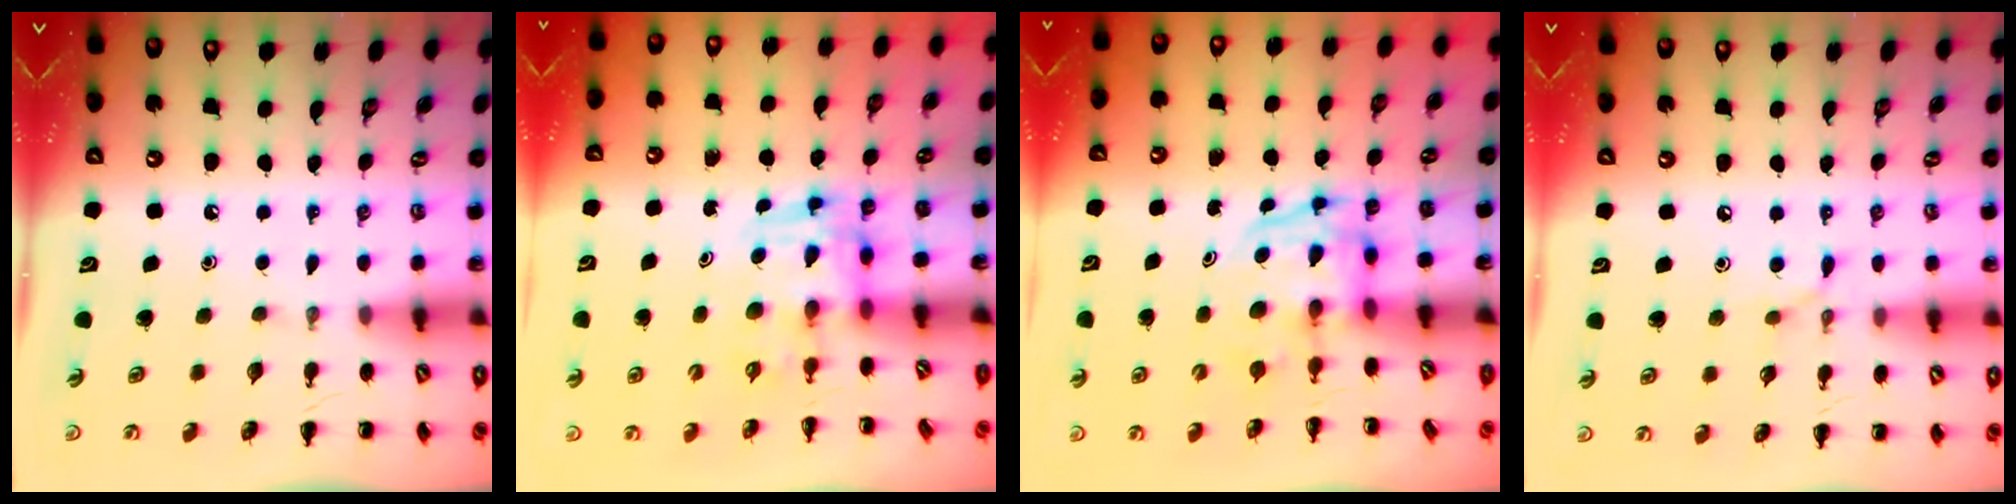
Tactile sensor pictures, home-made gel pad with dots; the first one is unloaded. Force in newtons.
{"total": 3.6, "press": 3.5, "slide": 0.6}
{"total": 3.9, "press": 3.8, "slide": 0.6}
{"total": 6.0, "press": 5.7, "slide": 1.8}